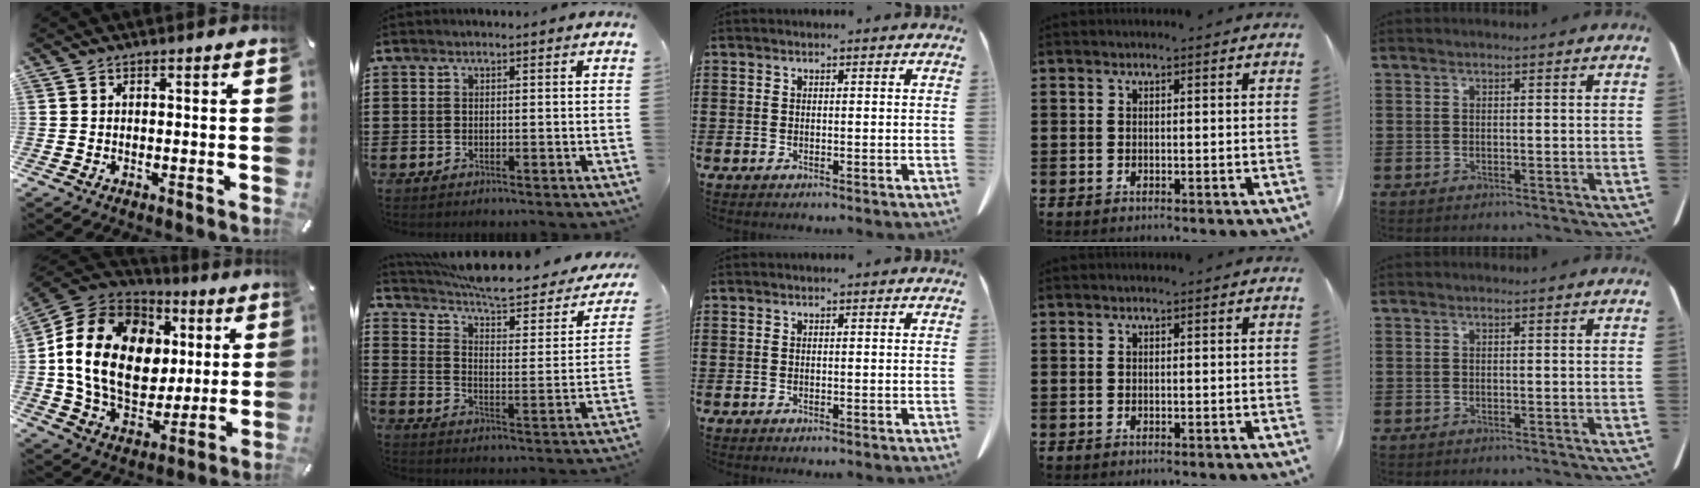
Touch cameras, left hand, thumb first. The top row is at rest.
{"thumb": {"total": 21.1, "force": [2.8, 16.3, 13.2], "torque": [-0.264, 0.011, 0.052]}, "index": {"total": 7.5, "force": [6.5, 1.1, 3.6], "torque": [-0.094, -0.048, 0.109]}}